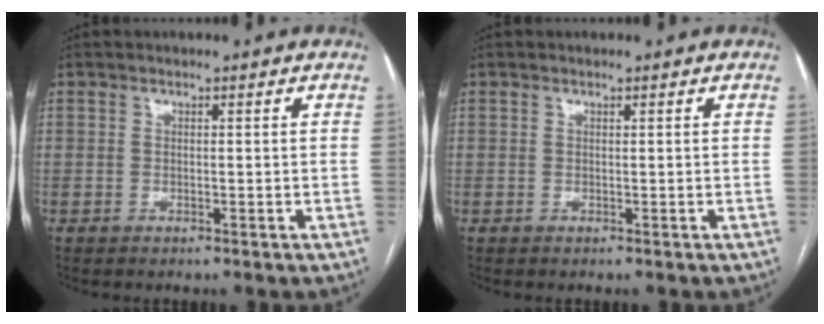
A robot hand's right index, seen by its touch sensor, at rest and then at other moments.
{"total": 0.0}